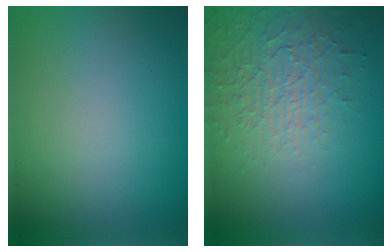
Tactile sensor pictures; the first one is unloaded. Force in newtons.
{"total": 4.2, "press": 3.8, "slide": 1.9}